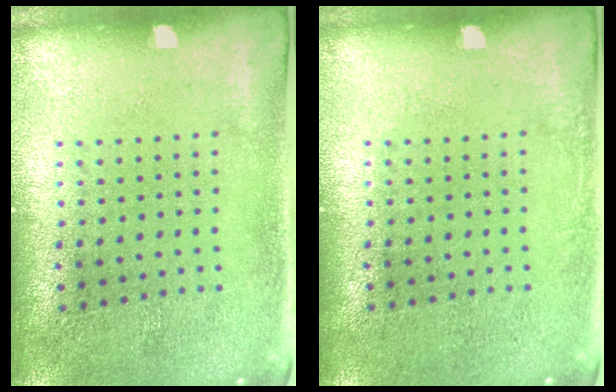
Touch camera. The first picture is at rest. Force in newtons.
{"total": 0.7, "press": 0.7, "slide": 0.1}